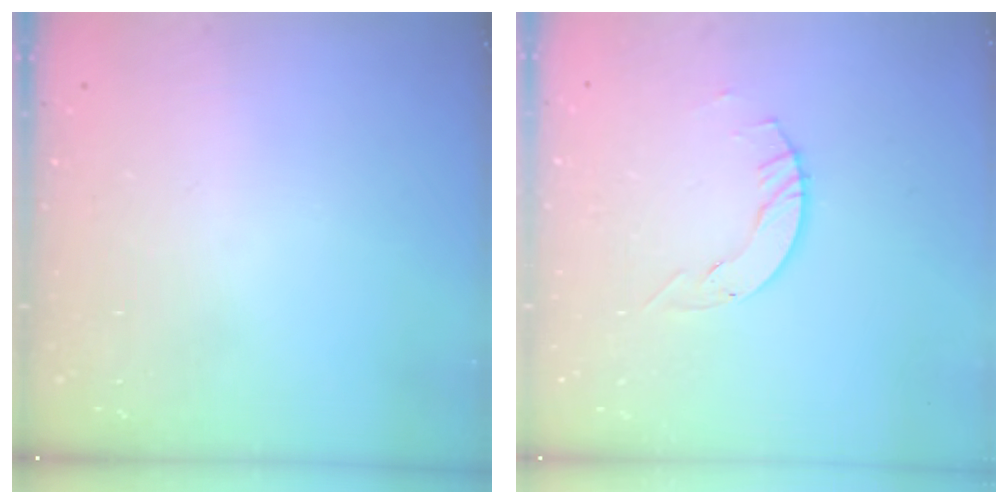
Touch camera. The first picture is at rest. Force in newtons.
{"total": 2.1, "press": 2.1, "slide": 0.3}